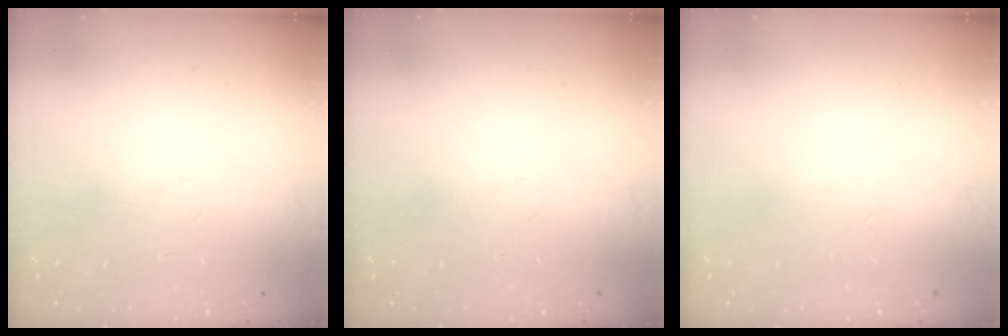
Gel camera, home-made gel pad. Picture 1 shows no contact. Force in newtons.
{"total": 0.0}
{"total": 0.0}